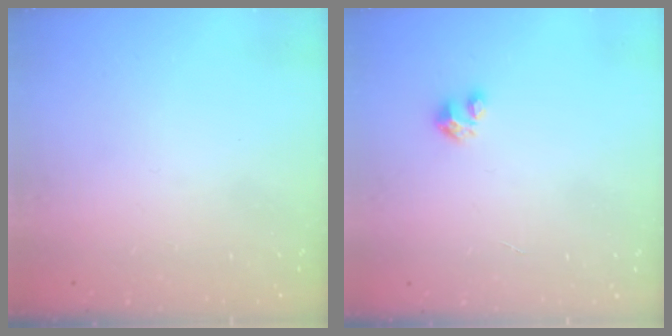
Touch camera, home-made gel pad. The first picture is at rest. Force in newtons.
{"total": 1.7, "press": 1.7, "slide": 0.1}